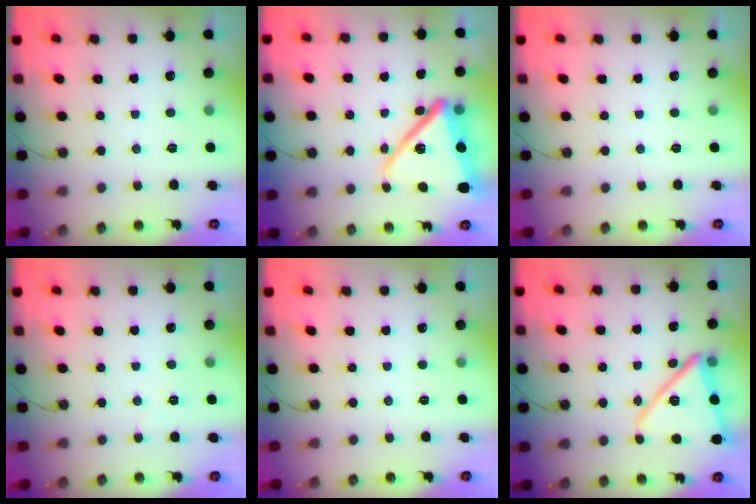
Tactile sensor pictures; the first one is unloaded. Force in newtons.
{"total": 19.4, "press": 19.4, "slide": 1.6}
{"total": 0.0}
{"total": 3.3, "press": 2.7, "slide": 2.0}
{"total": 0.0}
{"total": 17.7, "press": 17.6, "slide": 1.4}